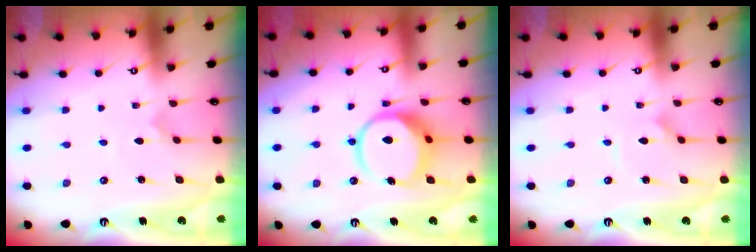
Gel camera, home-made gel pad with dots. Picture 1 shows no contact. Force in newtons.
{"total": 11.6, "press": 11.5, "slide": 1.4}
{"total": 1.6, "press": 1.6, "slide": 0.1}